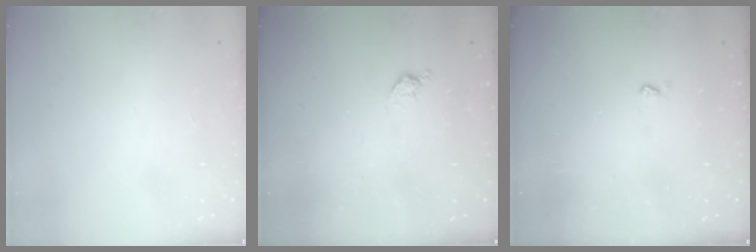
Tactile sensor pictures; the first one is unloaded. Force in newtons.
{"total": 5.1, "press": 5.0, "slide": 0.7}
{"total": 2.5, "press": 2.5, "slide": 0.5}